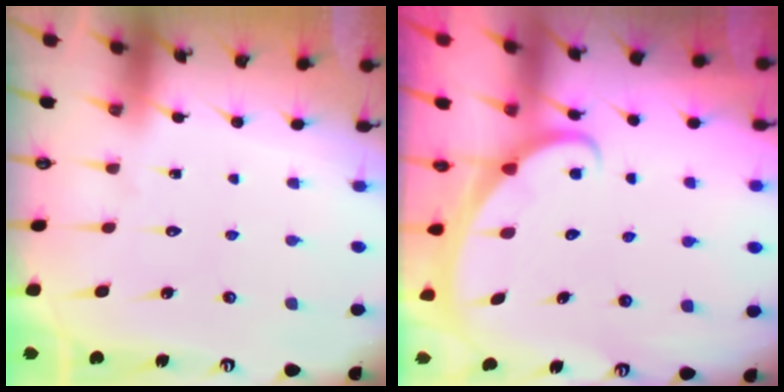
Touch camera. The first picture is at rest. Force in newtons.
{"total": 2.2, "press": 2.2, "slide": 0.1}